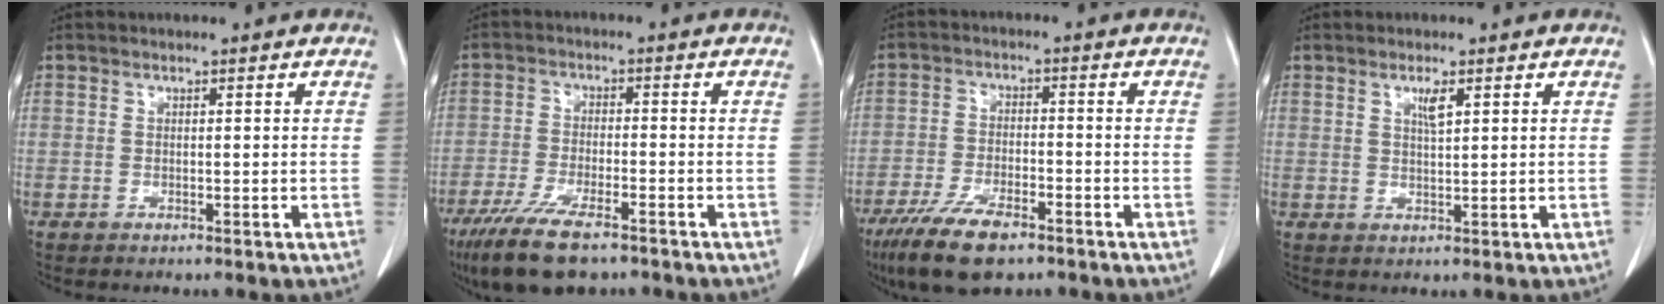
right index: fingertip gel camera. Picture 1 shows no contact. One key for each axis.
{"total": 10.9, "fx": -7.8, "fy": 2.8, "fz": 7.2, "tx": -0.131, "ty": -0.023, "tz": -0.132}
{"total": 9.8, "fx": -6.7, "fy": 3.1, "fz": 6.4, "tx": -0.122, "ty": -0.015, "tz": -0.117}
{"total": 2.2, "fx": 1.1, "fy": 0.2, "fz": 1.9, "tx": -0.038, "ty": -0.002, "tz": 0.022}